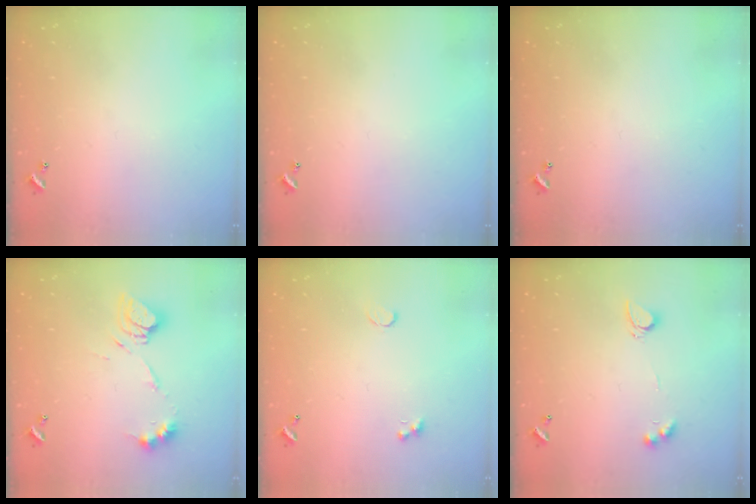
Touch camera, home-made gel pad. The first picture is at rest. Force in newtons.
{"total": 0.0}
{"total": 0.0}
{"total": 10.9, "press": 10.9, "slide": 1.0}
{"total": 0.6, "press": 0.4, "slide": 0.4}
{"total": 3.1, "press": 3.1, "slide": 0.6}